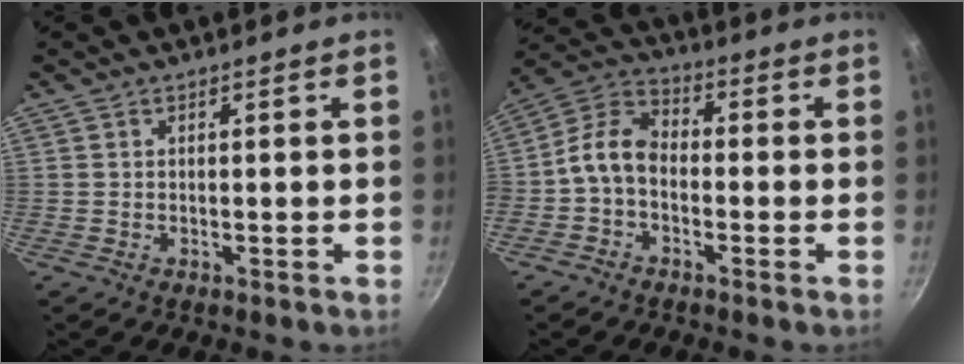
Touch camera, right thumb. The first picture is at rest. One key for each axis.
{"total": 8.0, "fx": -2.0, "fy": 5.2, "fz": 5.7, "tx": -0.108, "ty": 0.039, "tz": -0.056}